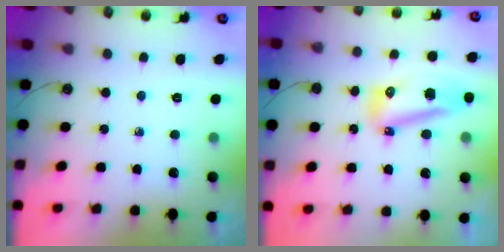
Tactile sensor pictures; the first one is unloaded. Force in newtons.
{"total": 18.9, "press": 14.1, "slide": 12.5}